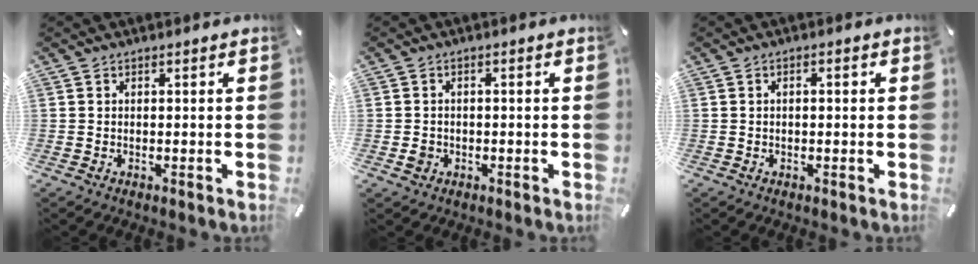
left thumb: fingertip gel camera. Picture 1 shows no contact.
{"total": 2.4, "force": [-0.7, 2.0, 1.1], "torque": [-0.020, 0.004, -0.015]}
{"total": 1.1, "force": [-0.2, 0.5, 0.9], "torque": [-0.016, 0.003, -0.005]}